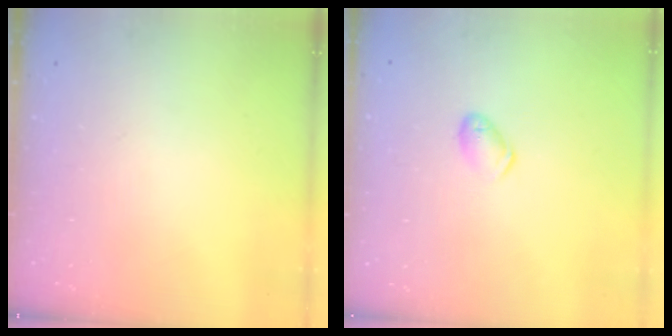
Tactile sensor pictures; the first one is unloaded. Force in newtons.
{"total": 5.6, "press": 5.5, "slide": 1.0}